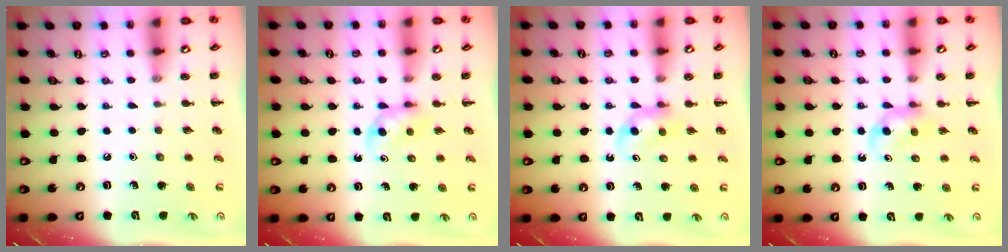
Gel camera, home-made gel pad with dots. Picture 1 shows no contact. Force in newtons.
{"total": 3.8, "press": 3.5, "slide": 1.4}
{"total": 3.5, "press": 3.1, "slide": 1.6}
{"total": 3.5, "press": 3.1, "slide": 1.6}